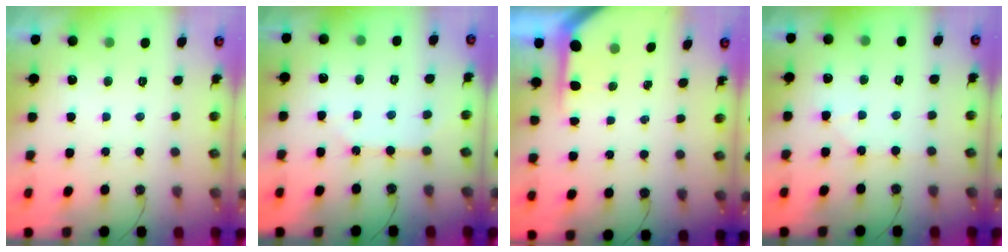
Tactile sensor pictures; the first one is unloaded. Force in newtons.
{"total": 5.5, "press": 5.5, "slide": 0.5}
{"total": 4.4, "press": 4.4, "slide": 0.5}
{"total": 4.9, "press": 4.8, "slide": 0.8}